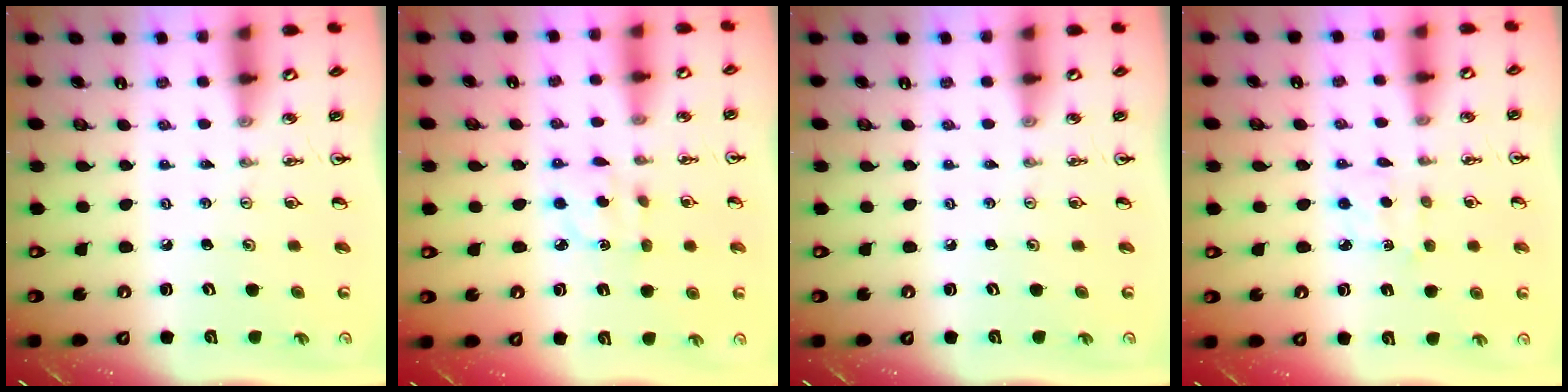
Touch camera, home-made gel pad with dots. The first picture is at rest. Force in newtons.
{"total": 2.6, "press": 2.6, "slide": 0.1}
{"total": 0.0}
{"total": 3.4, "press": 3.4, "slide": 0.5}